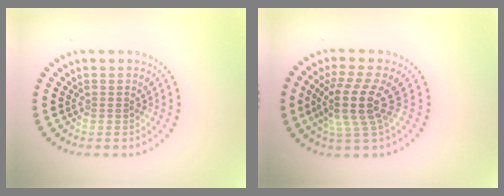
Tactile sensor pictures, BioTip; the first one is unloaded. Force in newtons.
{"total": 4.4, "press": 3.3, "slide": 2.9}